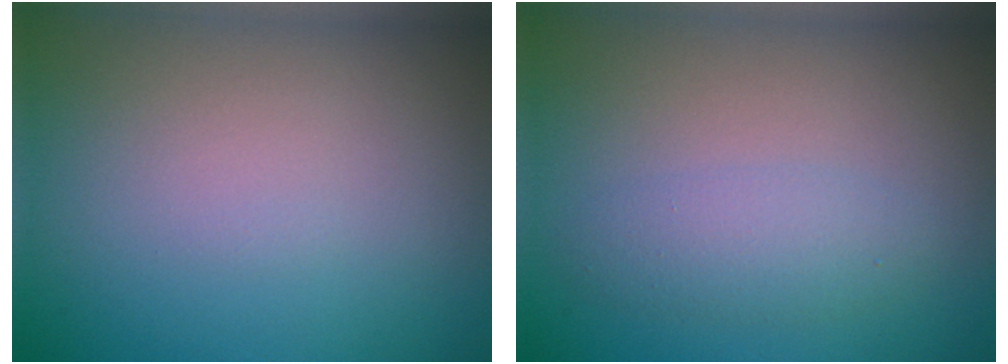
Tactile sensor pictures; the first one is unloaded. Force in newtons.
{"total": 2.2, "press": 2.2, "slide": 0.1}